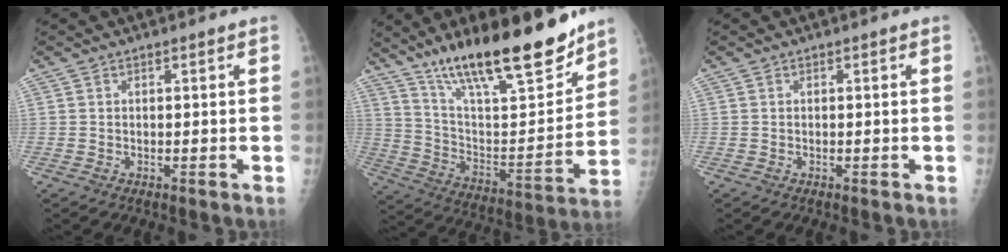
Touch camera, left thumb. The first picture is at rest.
{"total": 25.9, "force": [18.7, 6.4, 16.8], "torque": [-0.243, -0.081, 0.314]}
{"total": 0.0}